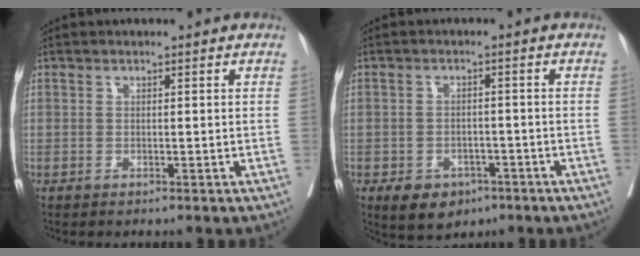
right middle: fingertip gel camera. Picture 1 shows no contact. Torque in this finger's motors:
{"motor_torque": [0.76, -0.60, 0.05, 0.03]}